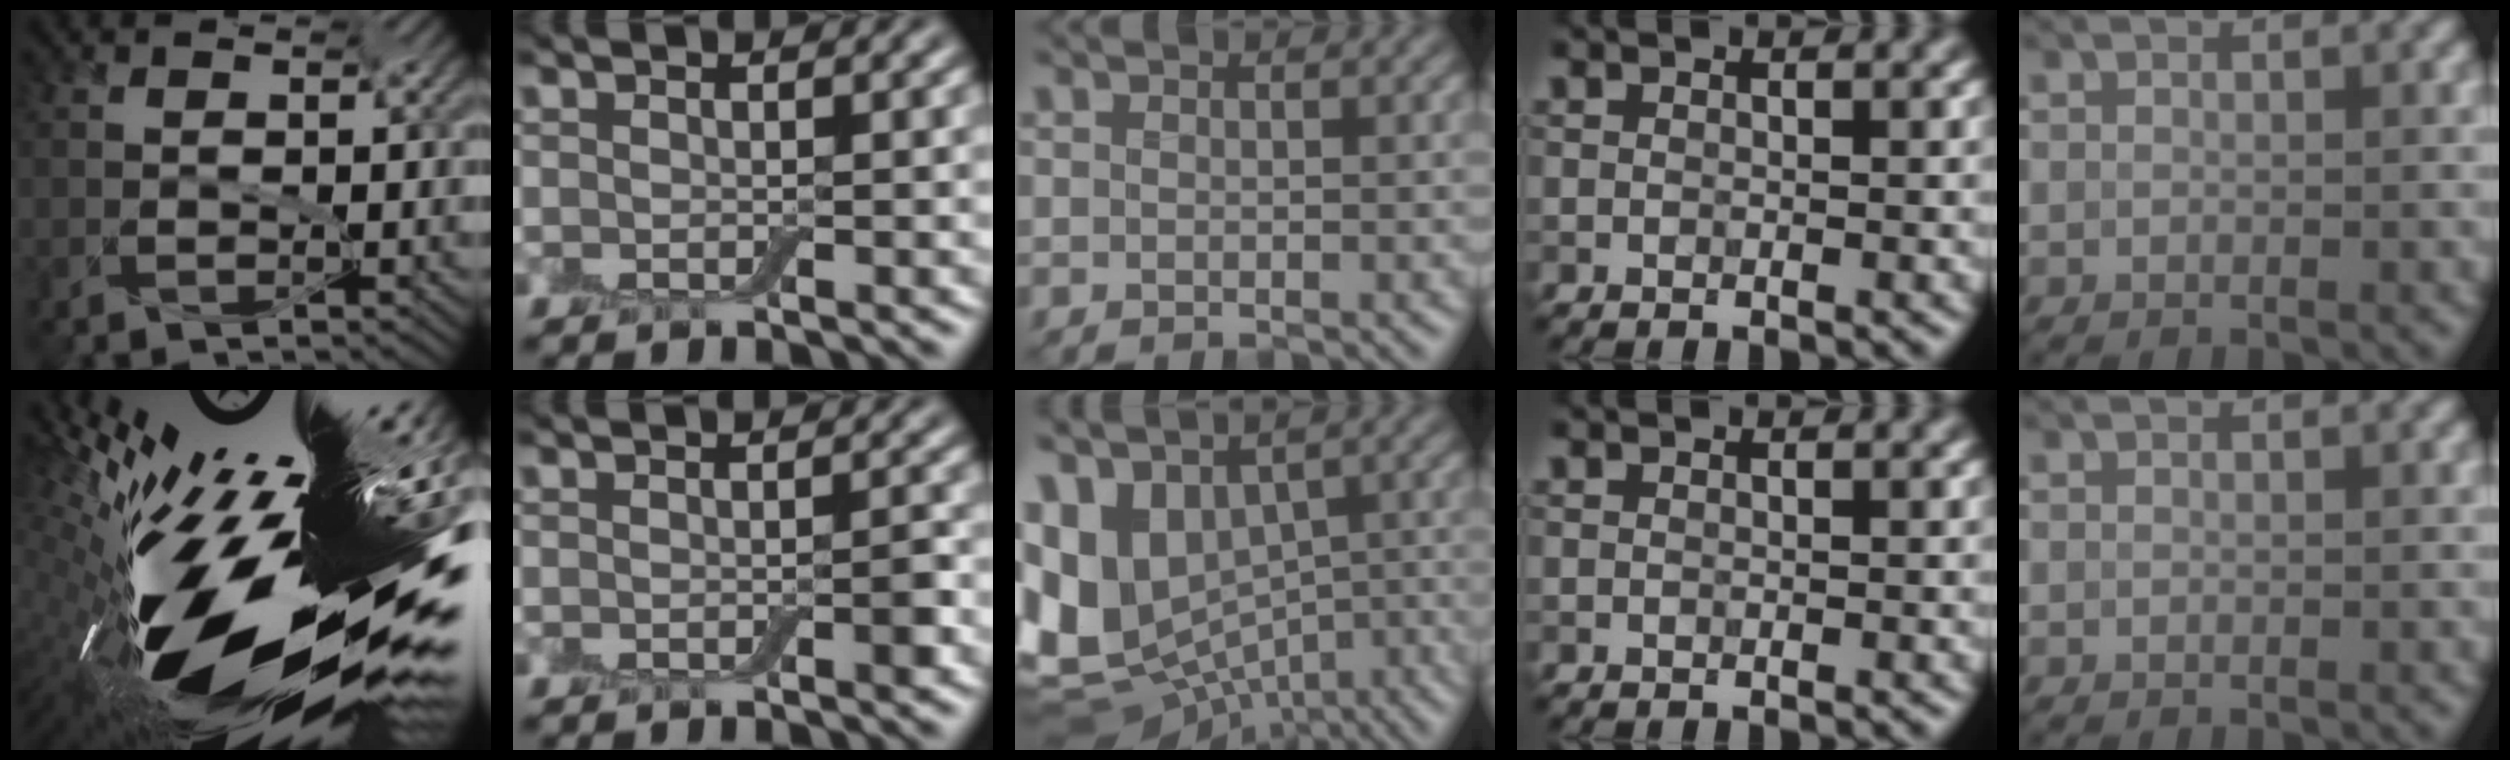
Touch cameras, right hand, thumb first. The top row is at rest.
{"thumb": {"total": 18.2, "force": [-4.4, 5.7, 16.8], "torque": [-0.255, -0.008, -0.078]}, "index": {"total": 0.9, "force": [-0.4, 0.3, 0.6], "torque": [-0.009, 0.001, -0.005]}, "middle": {"total": 14.3, "force": [-1.0, 9.8, 10.4], "torque": [-0.226, -0.012, 0.023]}}